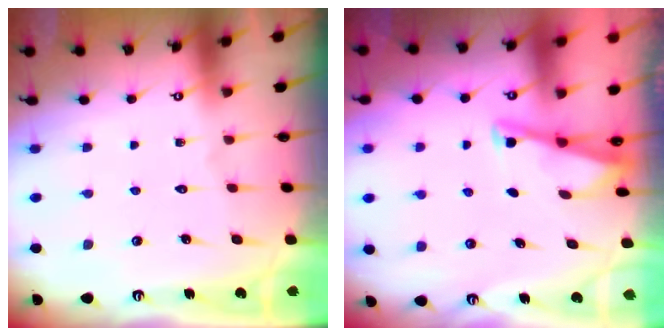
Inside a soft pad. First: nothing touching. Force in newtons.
{"total": 2.9, "press": 2.9, "slide": 0.2}